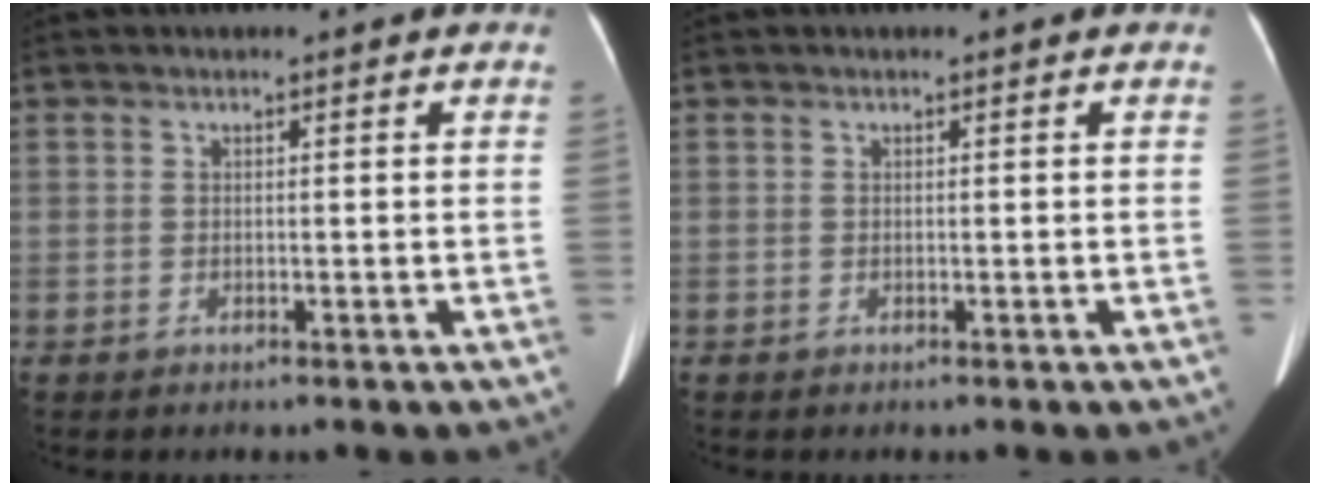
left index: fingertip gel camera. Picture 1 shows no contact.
{"total": 0.0}